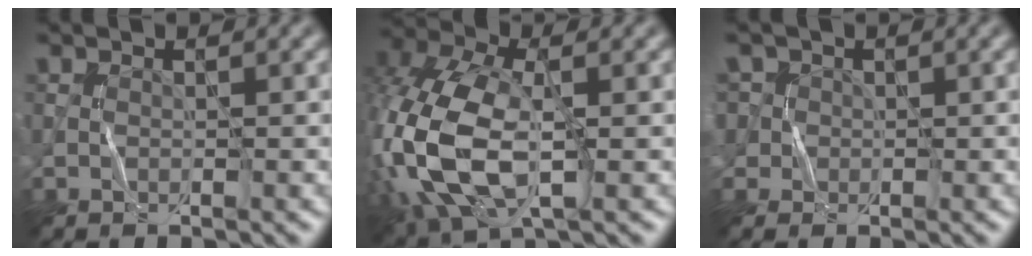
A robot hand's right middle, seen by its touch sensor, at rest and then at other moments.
{"total": 12.7, "force": [-2.0, 7.3, 10.2], "torque": [-0.261, -0.005, -0.043]}
{"total": 4.3, "force": [1.3, 3.9, 1.3], "torque": [-0.027, 0.022, 0.011]}